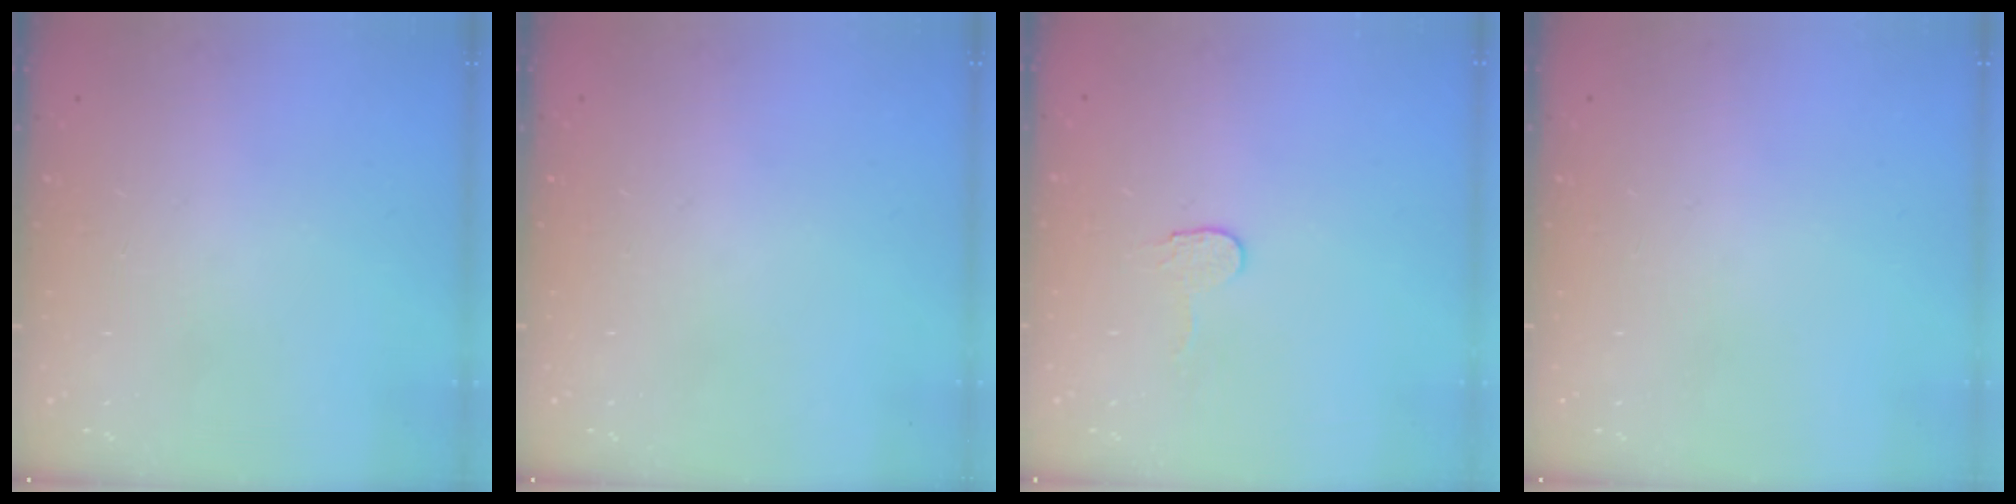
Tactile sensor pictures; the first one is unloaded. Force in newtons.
{"total": 0.0}
{"total": 3.2, "press": 3.2, "slide": 0.3}
{"total": 0.0}